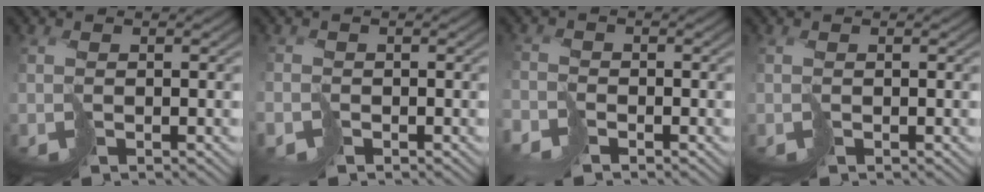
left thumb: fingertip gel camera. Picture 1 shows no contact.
{"total": 1.5, "force": [-1.2, 0.6, -0.7], "torque": [0.026, -0.005, -0.029]}
{"total": 2.7, "force": [-2.6, 0.4, -0.6], "torque": [0.030, -0.001, -0.058]}
{"total": 0.0}